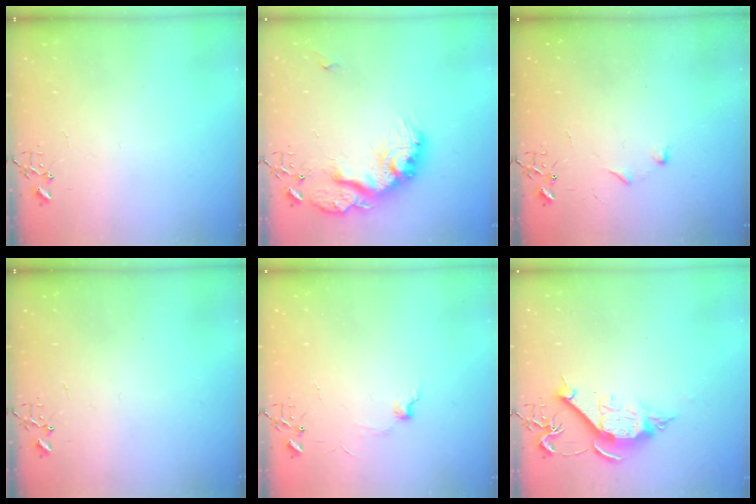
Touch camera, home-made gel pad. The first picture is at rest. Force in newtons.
{"total": 19.5, "press": 19.5, "slide": 1.0}
{"total": 4.3, "press": 4.3, "slide": 0.6}
{"total": 0.0}
{"total": 5.3, "press": 5.2, "slide": 0.7}
{"total": 10.9, "press": 10.9, "slide": 0.7}